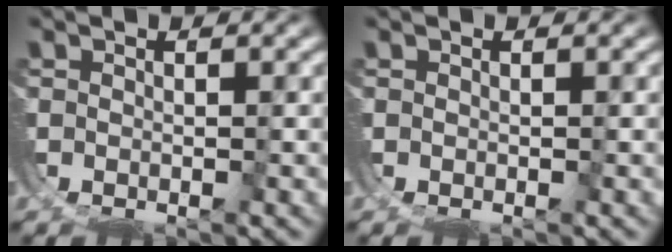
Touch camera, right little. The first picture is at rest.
{"total": 0.0}